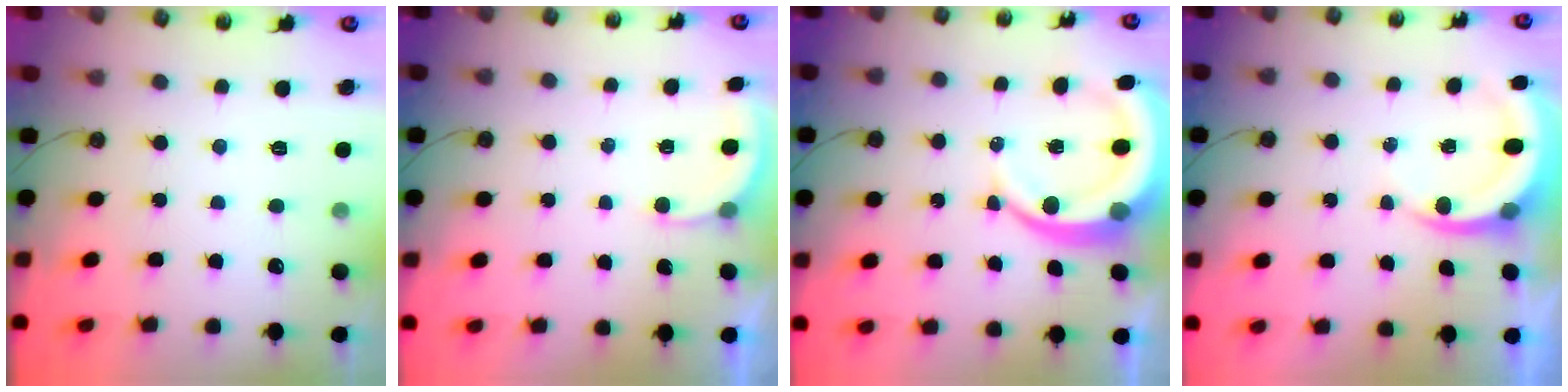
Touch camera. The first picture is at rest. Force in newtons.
{"total": 2.6, "press": 2.6, "slide": 0.2}
{"total": 11.1, "press": 11.1, "slide": 1.3}
{"total": 5.2, "press": 5.2, "slide": 0.6}